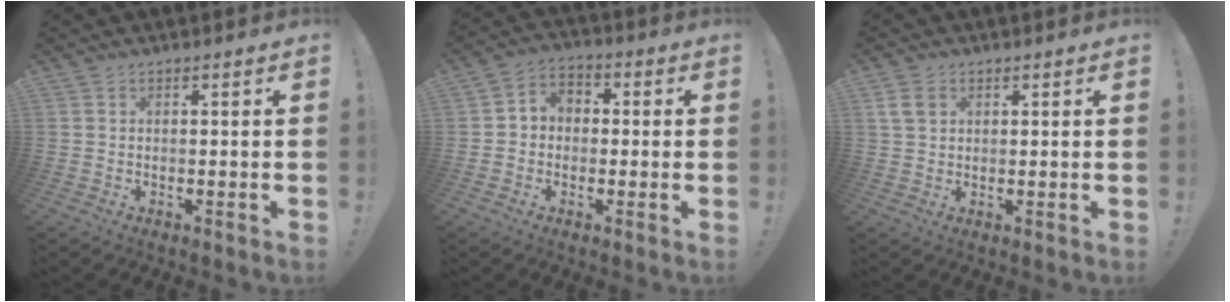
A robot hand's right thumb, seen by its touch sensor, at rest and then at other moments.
{"total": 5.5, "force": [-1.4, 4.9, 2.0], "torque": [-0.032, 0.023, -0.023]}
{"total": 4.6, "force": [1.7, 3.2, 2.8], "torque": [-0.041, 0.003, 0.034]}